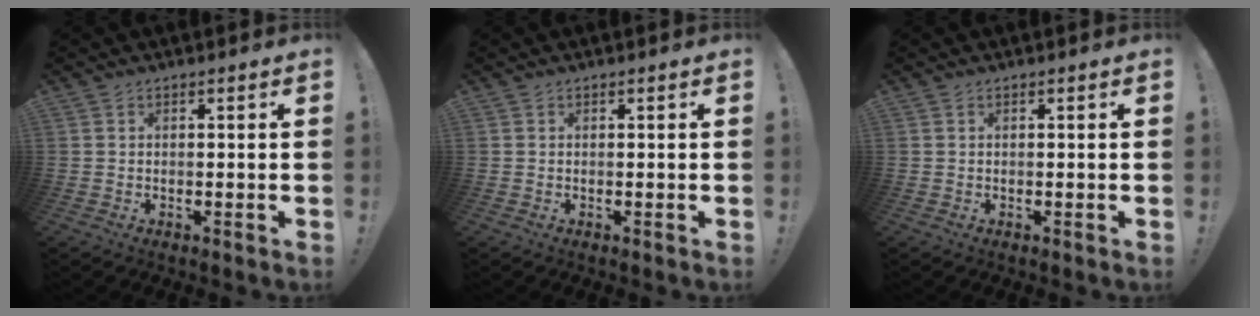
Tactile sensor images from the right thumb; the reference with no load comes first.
{"total": 0.0}
{"total": 0.0}